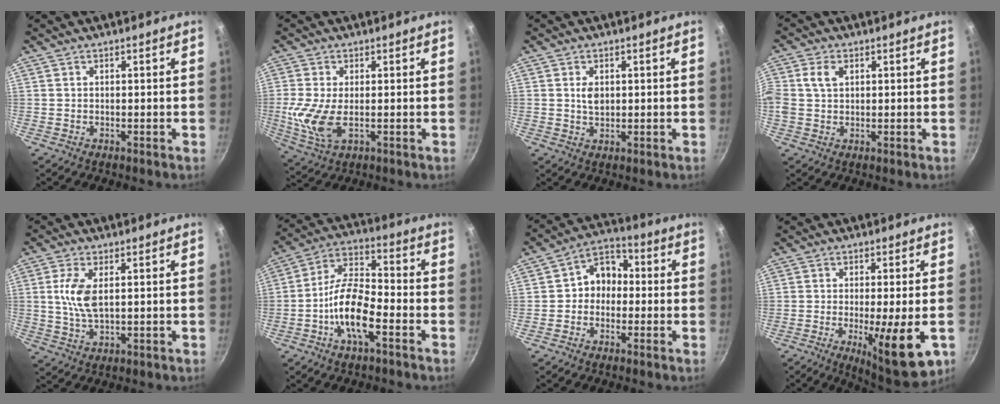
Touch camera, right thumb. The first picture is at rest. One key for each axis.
{"total": 8.0, "fx": -0.5, "fy": 3.7, "fz": 7.1, "tx": -0.160, "ty": -0.013, "tz": -0.005}
{"total": 3.0, "fx": 0.6, "fy": 1.9, "fz": 2.2, "tx": -0.030, "ty": -0.004, "tz": 0.012}
{"total": 4.9, "fx": 1.3, "fy": 3.4, "fz": 3.3, "tx": -0.062, "ty": 0.005, "tz": 0.020}
{"total": 6.8, "fx": 1.2, "fy": 3.1, "fz": 5.9, "tx": -0.122, "ty": -0.001, "tz": 0.024}
{"total": 12.0, "fx": -4.8, "fy": 4.4, "fz": 10.2, "tx": -0.187, "ty": 0.039, "tz": -0.101}
{"total": 7.7, "fx": -0.5, "fy": 6.4, "fz": 4.3, "tx": -0.020, "ty": 0.029, "tz": -0.027}
{"total": 12.4, "fx": -3.4, "fy": 2.3, "fz": 11.7, "tx": -0.174, "ty": -0.010, "tz": -0.044}